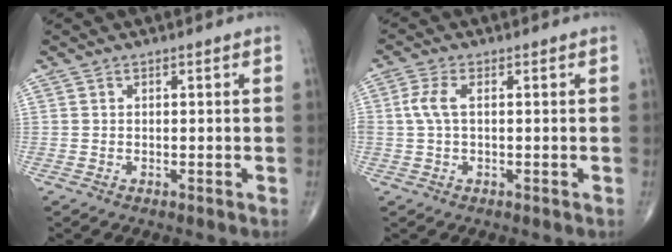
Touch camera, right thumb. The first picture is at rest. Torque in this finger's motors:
{"motor_torque": [-0.06, -0.02, 0.70, 0.22, 0.11]}